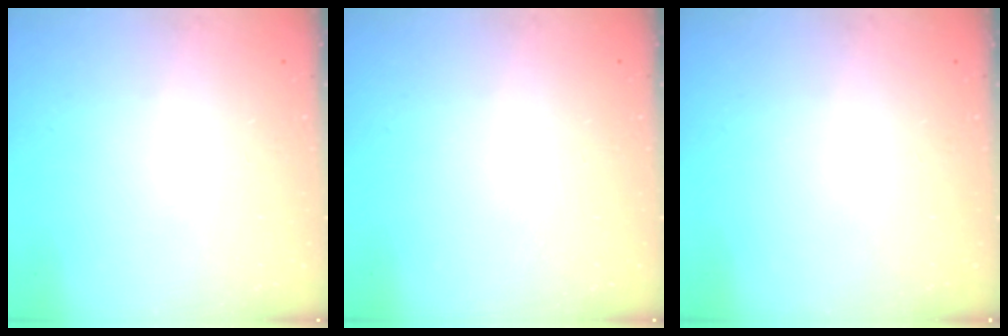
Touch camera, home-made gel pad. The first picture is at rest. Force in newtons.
{"total": 0.0}
{"total": 0.0}